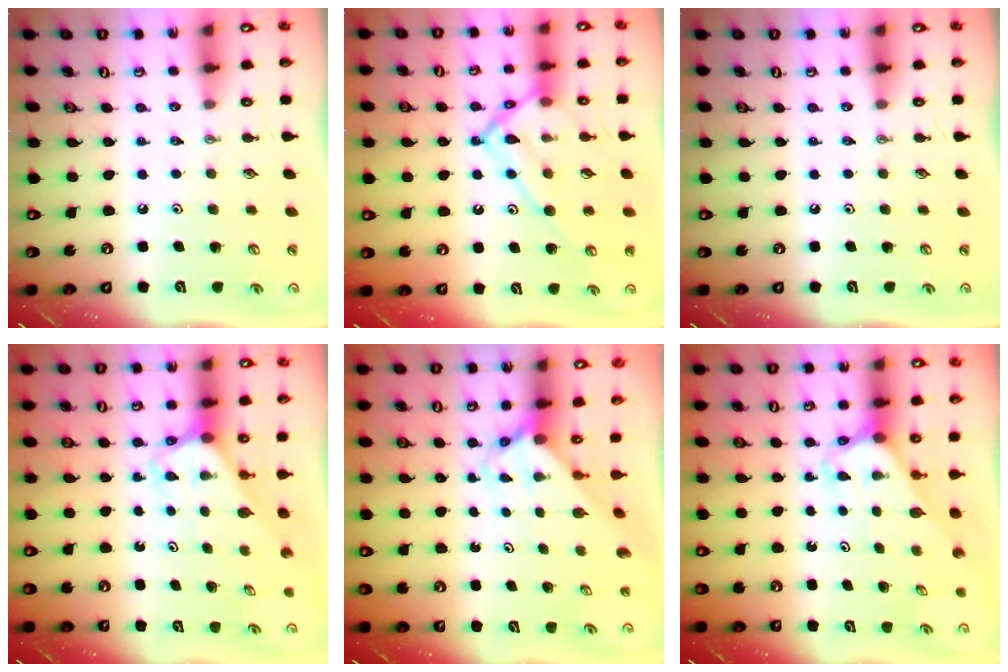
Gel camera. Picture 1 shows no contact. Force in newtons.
{"total": 16.0, "press": 15.9, "slide": 1.5}
{"total": 0.0}
{"total": 2.6, "press": 2.6, "slide": 0.2}
{"total": 3.4, "press": 3.4, "slide": 0.4}
{"total": 2.6, "press": 2.6, "slide": 0.2}